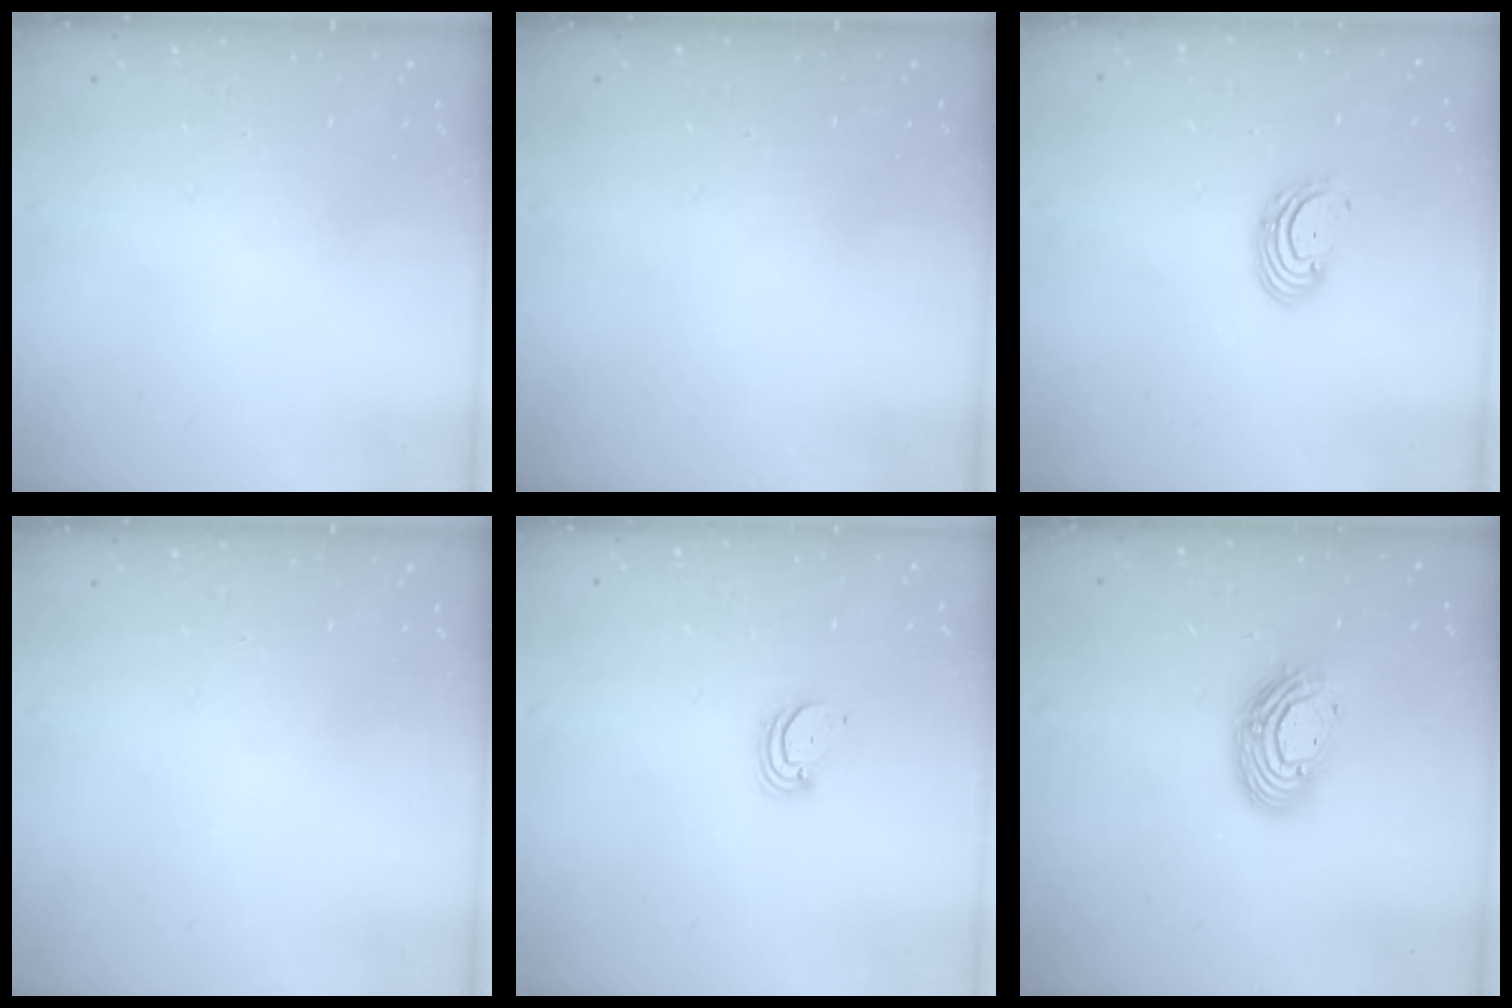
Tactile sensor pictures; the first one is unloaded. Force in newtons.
{"total": 0.0}
{"total": 2.7, "press": 2.7, "slide": 0.3}
{"total": 0.0}
{"total": 2.0, "press": 2.0, "slide": 0.1}
{"total": 11.8, "press": 11.7, "slide": 0.9}